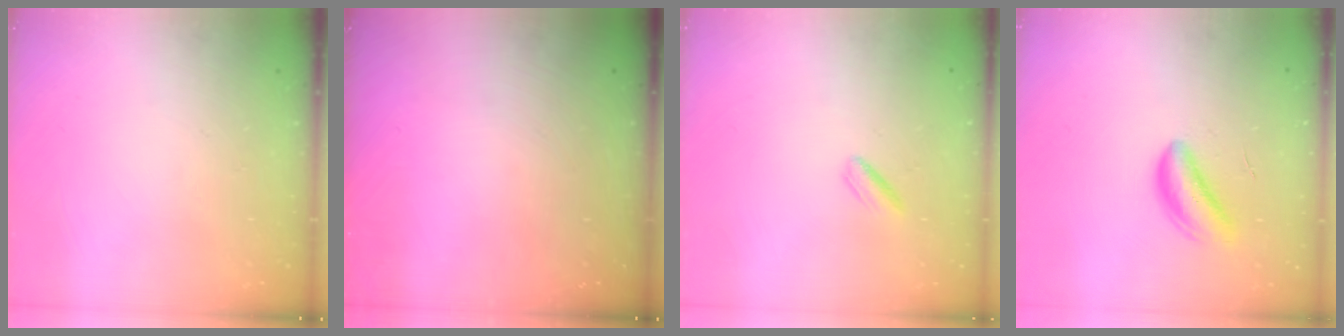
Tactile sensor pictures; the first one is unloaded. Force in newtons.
{"total": 0.0}
{"total": 3.0, "press": 2.8, "slide": 1.0}
{"total": 4.3, "press": 4.0, "slide": 1.6}